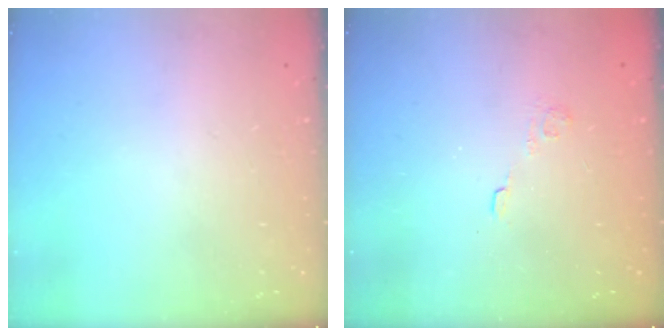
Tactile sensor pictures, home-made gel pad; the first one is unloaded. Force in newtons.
{"total": 2.1, "press": 1.6, "slide": 1.4}